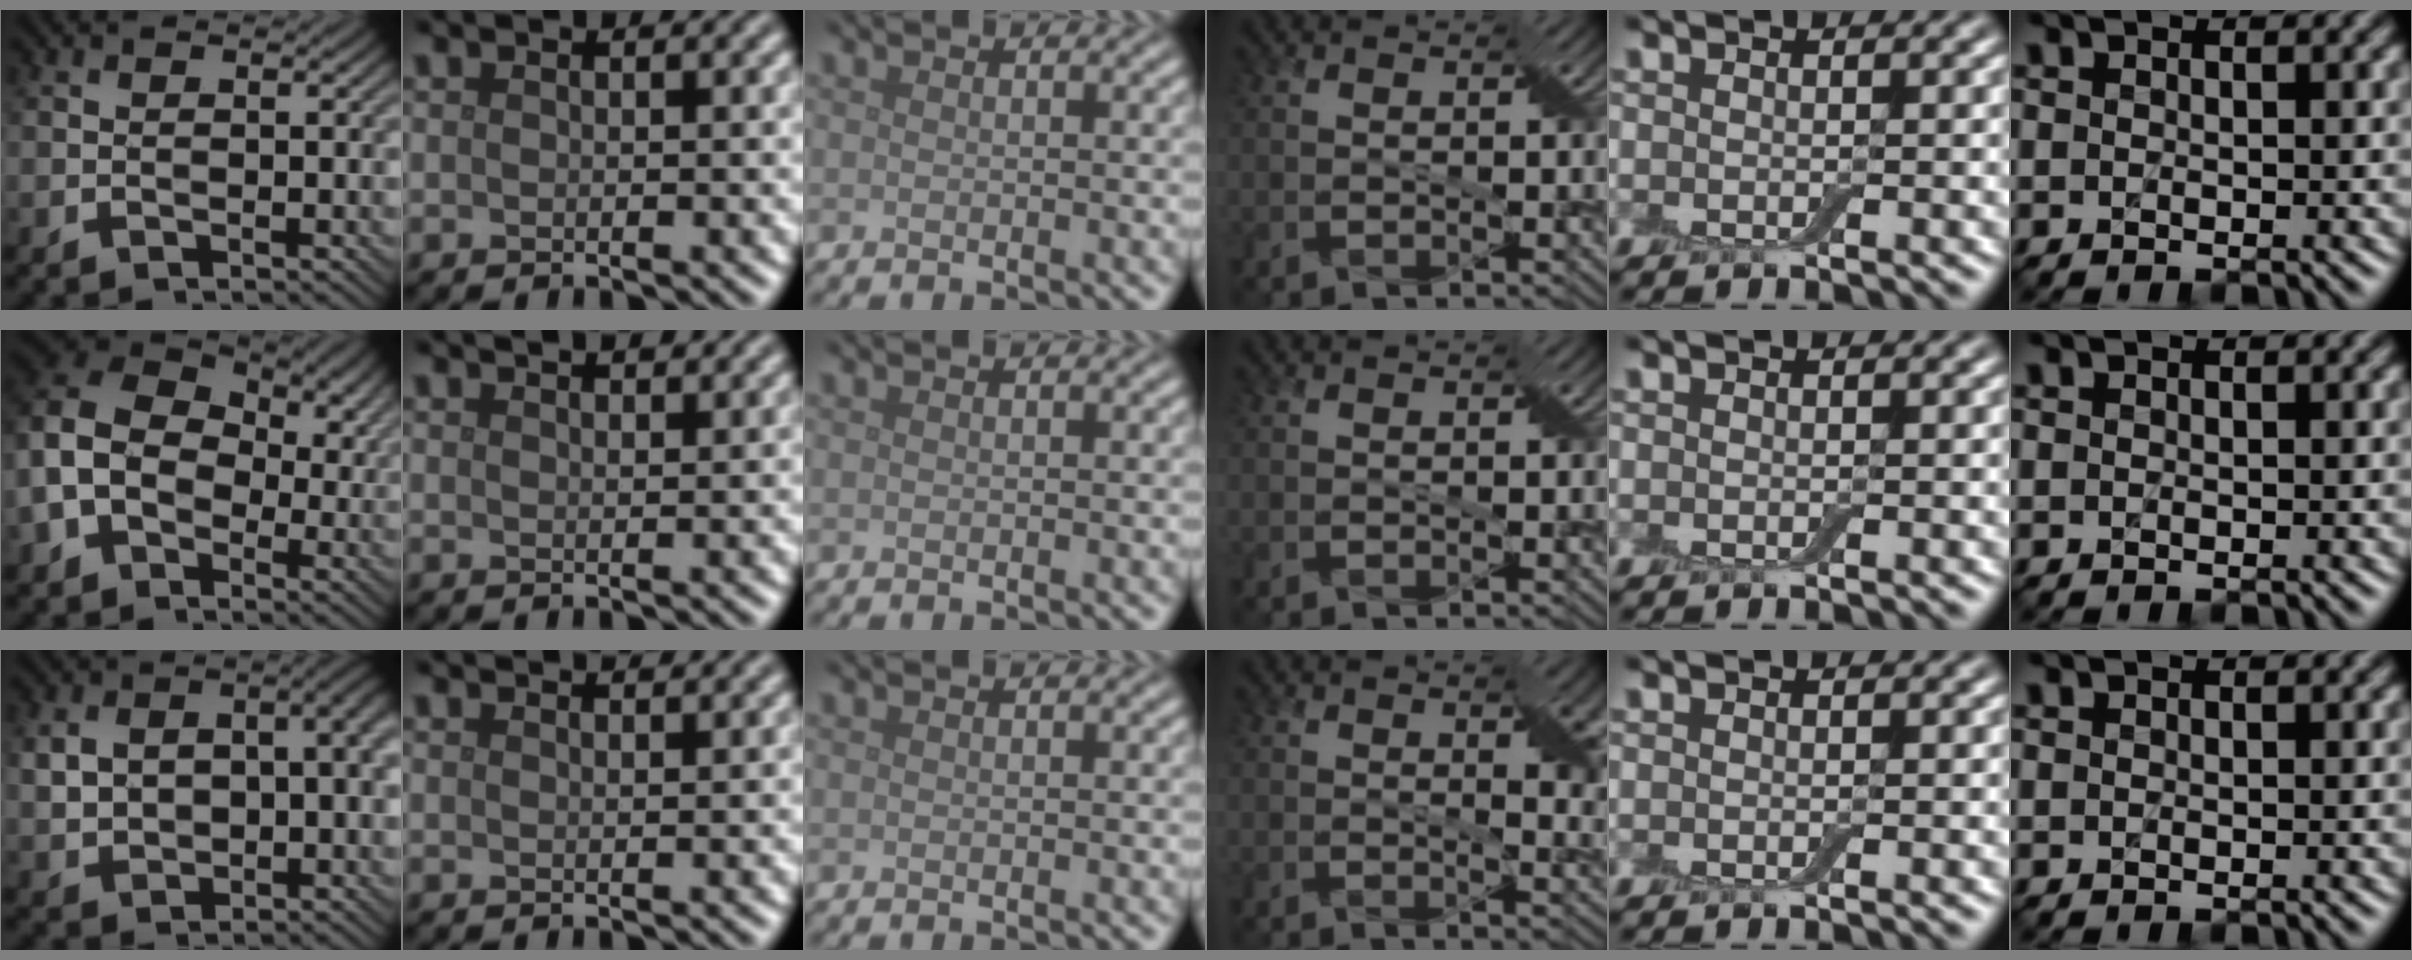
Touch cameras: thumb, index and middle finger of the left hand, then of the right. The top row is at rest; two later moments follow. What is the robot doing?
{"motion": "insert", "object": "backpack"}